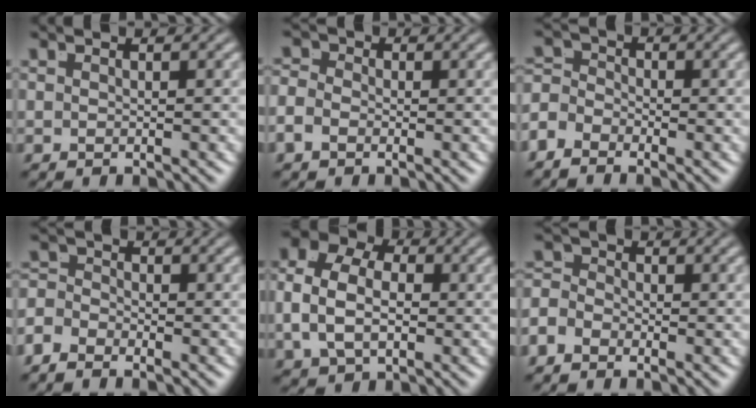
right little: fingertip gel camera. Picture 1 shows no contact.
{"total": 1.8, "force": [-0.9, 1.4, 0.8], "torque": [-0.018, -0.010, -0.017]}
{"total": 3.8, "force": [-1.3, 3.3, 1.4], "torque": [-0.022, -0.015, -0.029]}
{"total": 2.9, "force": [-1.6, 2.2, 0.9], "torque": [-0.014, -0.017, -0.030]}
{"total": 8.5, "force": [1.2, 6.4, 5.5], "torque": [-0.106, 0.005, 0.013]}
{"total": 2.9, "force": [-1.2, 2.4, 1.1], "torque": [-0.016, -0.014, -0.024]}